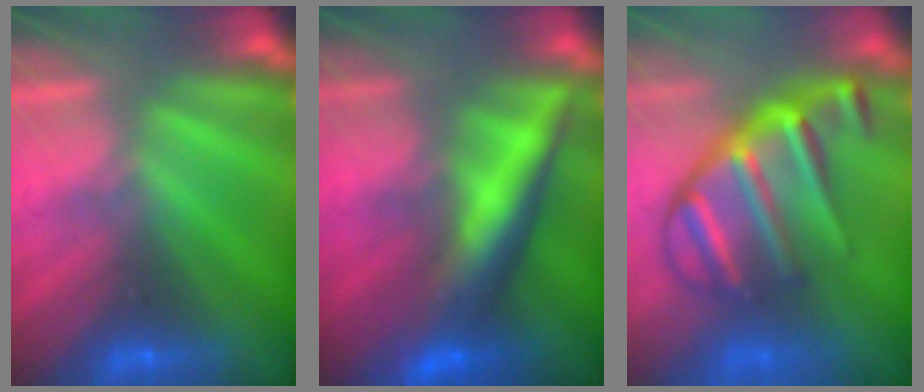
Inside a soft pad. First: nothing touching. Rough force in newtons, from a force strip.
{"total": 6.4}
{"total": 5.9}